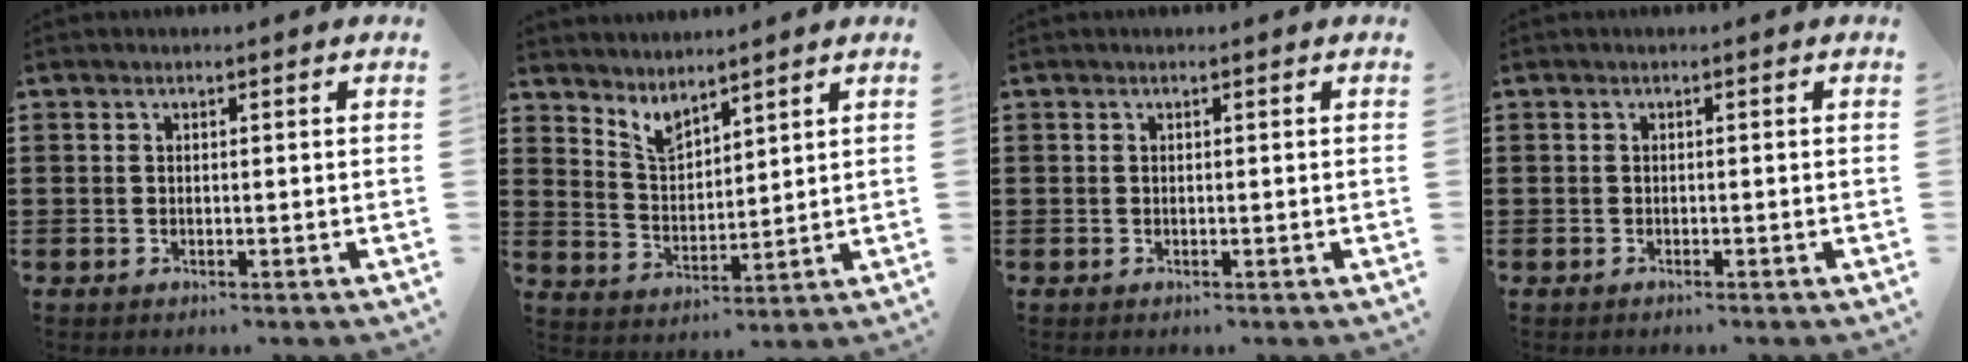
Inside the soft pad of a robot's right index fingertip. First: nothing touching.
{"total": 4.1, "force": [3.8, 1.0, 1.0], "torque": [-0.033, -0.010, 0.072]}
{"total": 0.0}
{"total": 0.6, "force": [-0.6, -0.1, 0.1], "torque": [-0.002, -0.004, -0.011]}